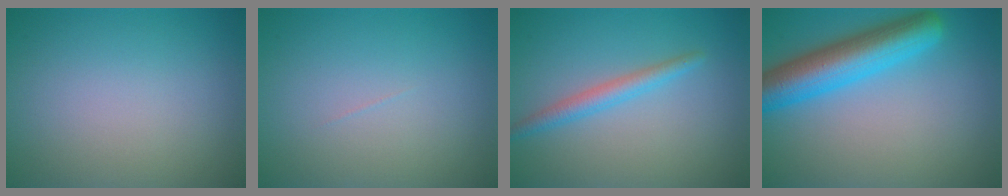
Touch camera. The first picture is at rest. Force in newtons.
{"total": 0.0}
{"total": 2.2, "press": 2.2, "slide": 0.0}
{"total": 7.1, "press": 7.1, "slide": 0.3}